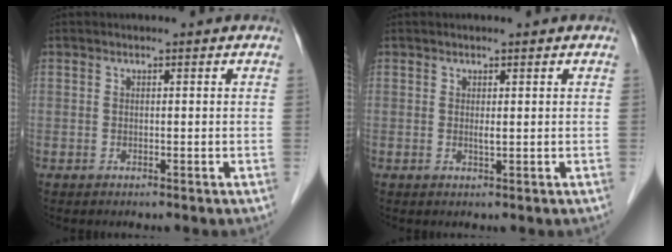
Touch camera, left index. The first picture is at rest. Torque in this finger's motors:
{"motor_torque": [0.12, 0.07, -0.01, 0.00]}